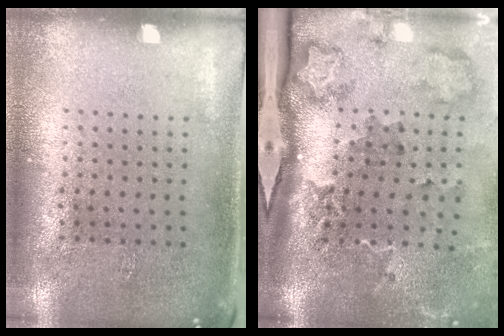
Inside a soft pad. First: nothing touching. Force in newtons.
{"total": 3.1, "press": 2.1, "slide": 2.3}